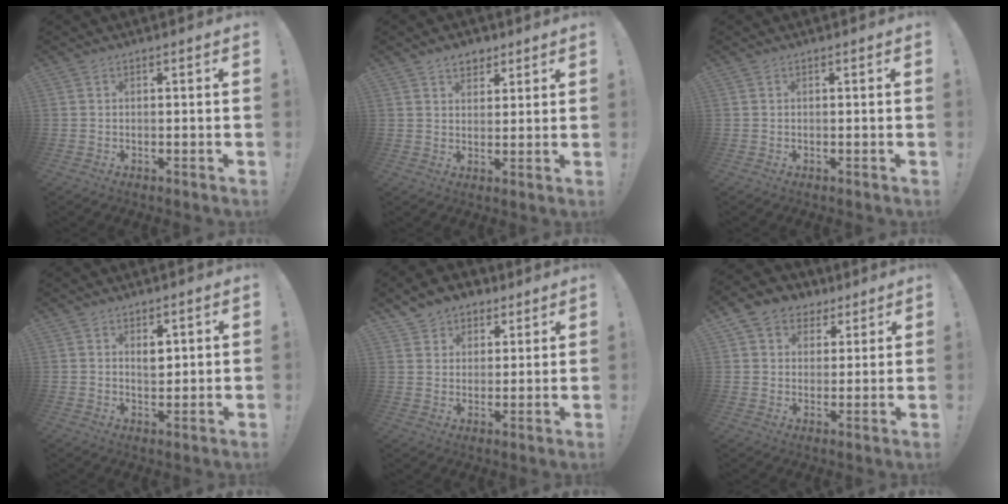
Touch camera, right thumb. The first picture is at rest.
{"total": 5.2, "force": [3.5, 3.4, 1.6], "torque": [-0.013, -0.016, 0.063]}
{"total": 0.0}
{"total": 4.3, "force": [2.2, 2.8, 2.5], "torque": [-0.029, -0.010, 0.035]}
{"total": 7.8, "force": [5.3, 5.6, 1.5], "torque": [-0.024, -0.036, 0.106]}
{"total": 9.0, "force": [4.5, 7.4, 2.6], "torque": [-0.041, -0.017, 0.094]}